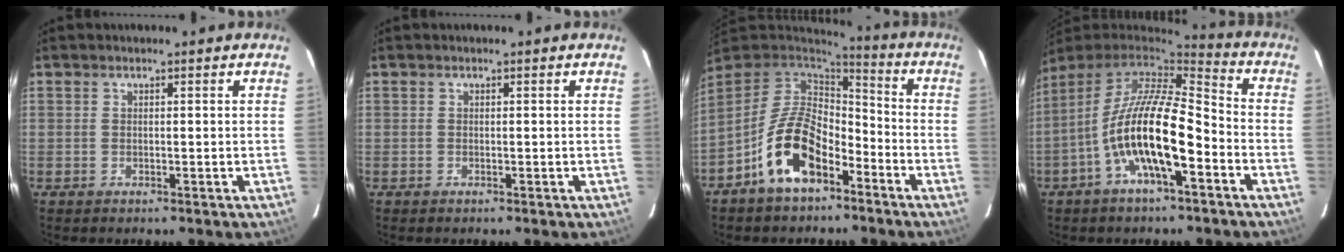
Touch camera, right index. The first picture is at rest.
{"total": 0.0}
{"total": 14.3, "force": [-7.3, 7.7, 9.5], "torque": [-0.189, 0.011, -0.127]}
{"total": 15.9, "force": [-5.9, 4.6, 14.1], "torque": [-0.263, -0.008, -0.114]}